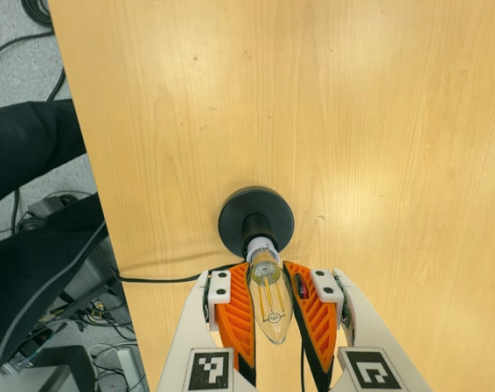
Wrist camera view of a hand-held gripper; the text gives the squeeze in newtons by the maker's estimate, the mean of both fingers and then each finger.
{"total": 20.3, "left": 18.9, "right": 21.6}